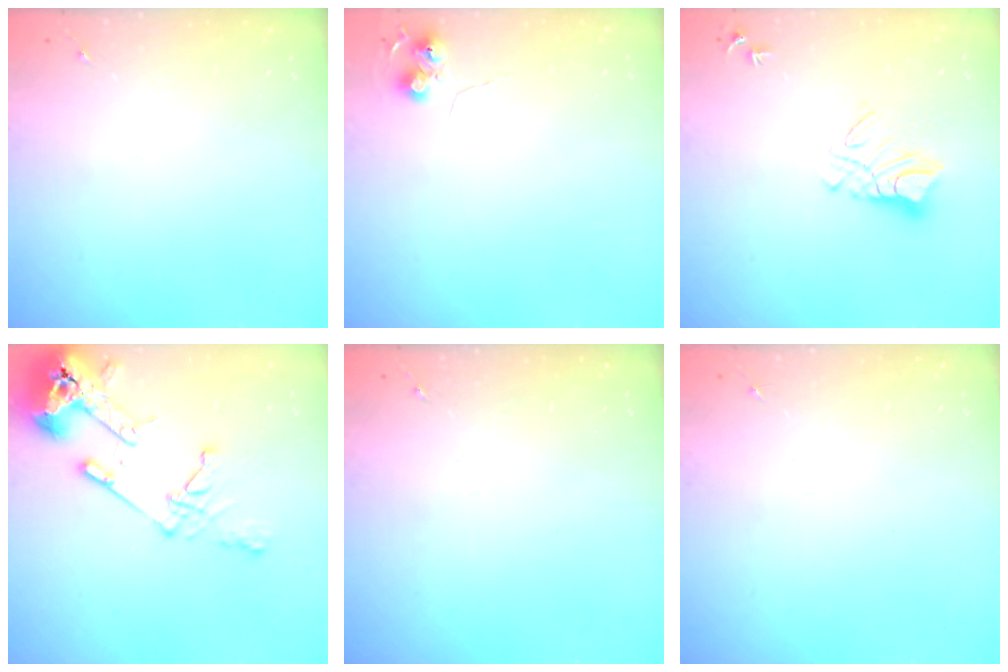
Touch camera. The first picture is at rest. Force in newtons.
{"total": 5.6, "press": 5.6, "slide": 0.8}
{"total": 9.5, "press": 9.5, "slide": 0.9}
{"total": 18.8, "press": 18.6, "slide": 2.5}
{"total": 0.0}
{"total": 0.0}